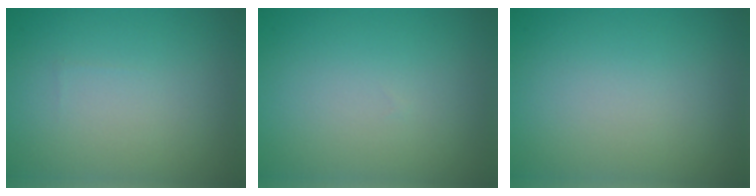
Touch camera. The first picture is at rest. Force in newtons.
{"total": 0.0}
{"total": 0.0}